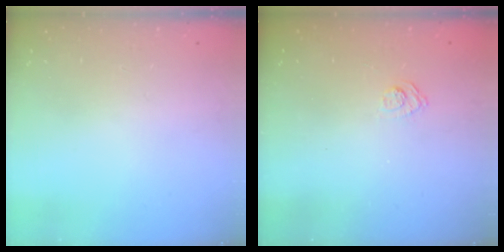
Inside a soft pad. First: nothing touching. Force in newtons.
{"total": 3.1, "press": 2.8, "slide": 1.3}